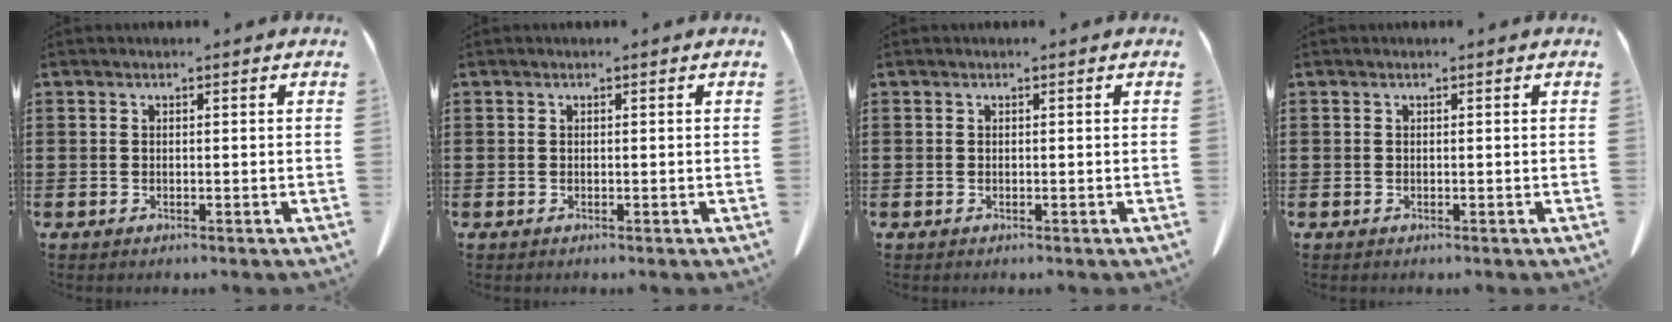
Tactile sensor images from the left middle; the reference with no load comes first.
{"total": 0.0}
{"total": 0.0}
{"total": 0.0}